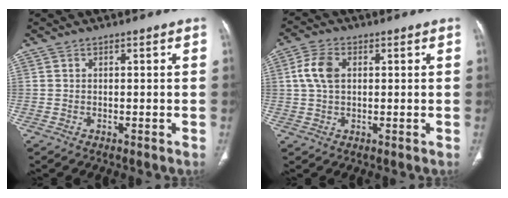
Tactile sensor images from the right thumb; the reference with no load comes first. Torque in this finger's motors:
{"motor_torque": [0.06, 0.13, 0.25, -0.25, 0.11]}